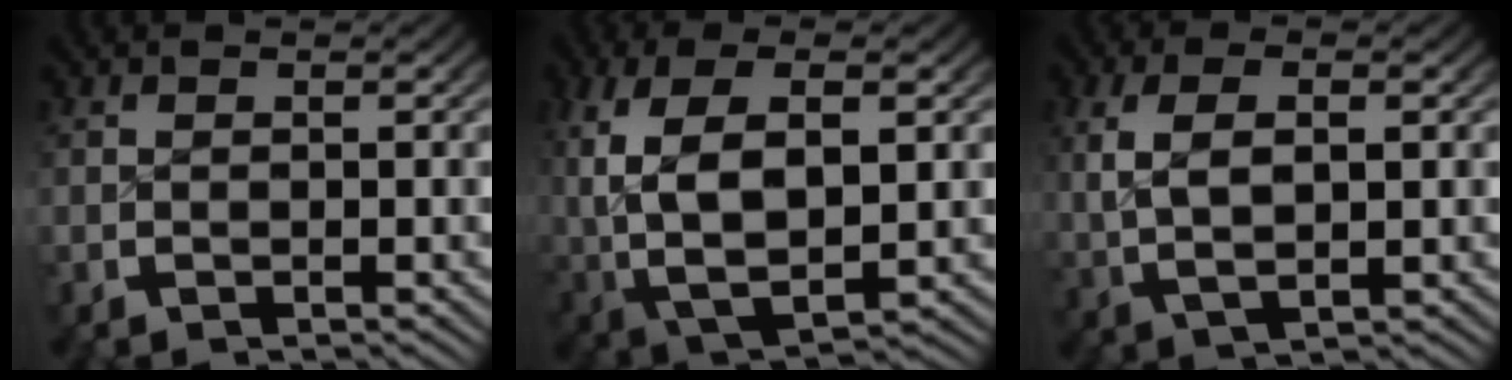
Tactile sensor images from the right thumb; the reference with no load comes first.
{"total": 10.3, "force": [-0.2, 6.3, 8.2], "torque": [-0.197, -0.034, 0.025]}
{"total": 5.4, "force": [1.0, 2.9, 4.4], "torque": [-0.094, -0.001, 0.029]}